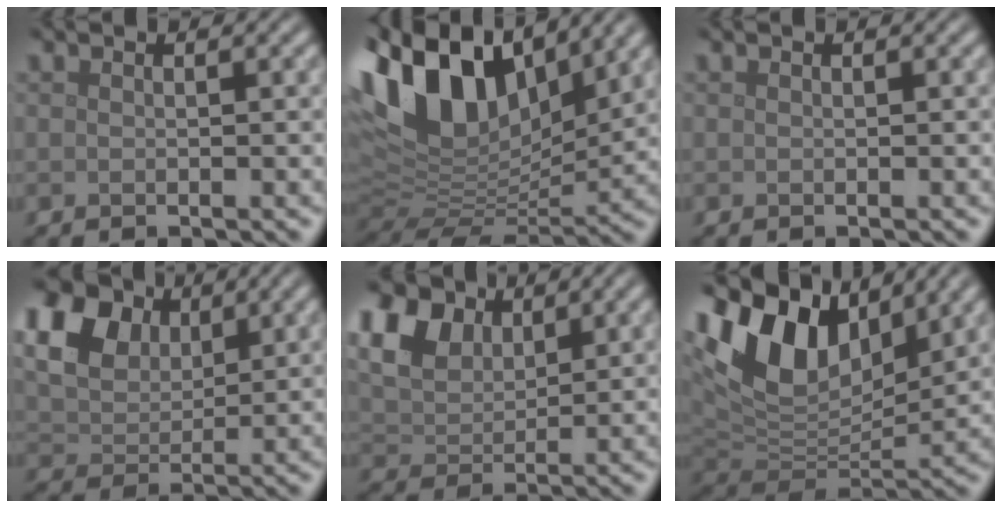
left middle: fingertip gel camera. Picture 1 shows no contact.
{"total": 13.5, "force": [6.4, 7.5, 9.1], "torque": [-0.180, 0.030, 0.109]}
{"total": 0.0}
{"total": 14.5, "force": [6.9, 10.0, 7.9], "torque": [-0.178, 0.040, 0.125]}
{"total": 8.9, "force": [5.0, 5.5, 4.9], "torque": [-0.137, 0.034, 0.080]}
{"total": 11.7, "force": [6.0, 6.5, 7.6], "torque": [-0.157, 0.015, 0.107]}